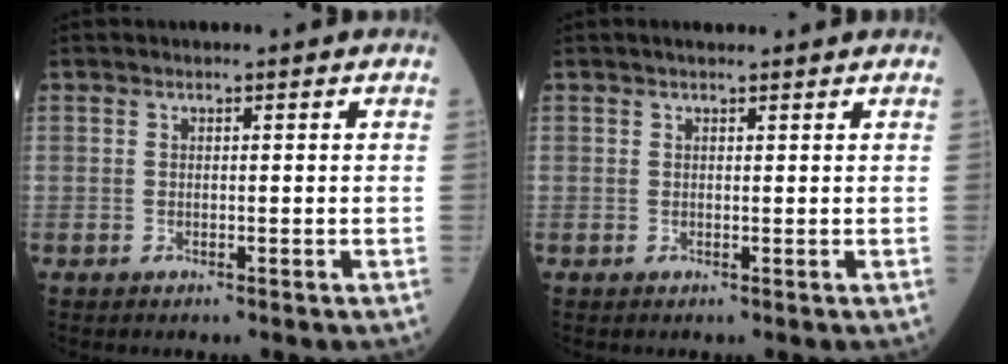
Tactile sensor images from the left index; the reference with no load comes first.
{"total": 1.7, "force": [1.6, 0.5, 0.5], "torque": [-0.009, 0.020, 0.027]}